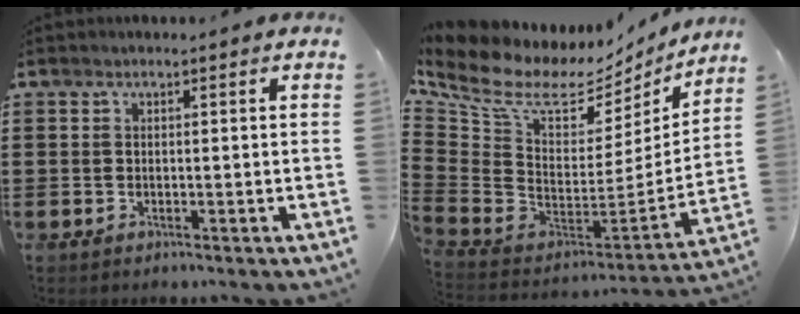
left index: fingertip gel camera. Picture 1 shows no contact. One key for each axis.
{"total": 9.4, "fx": 6.6, "fy": 4.3, "fz": 5.1, "tx": -0.150, "ty": -0.062, "tz": 0.107}